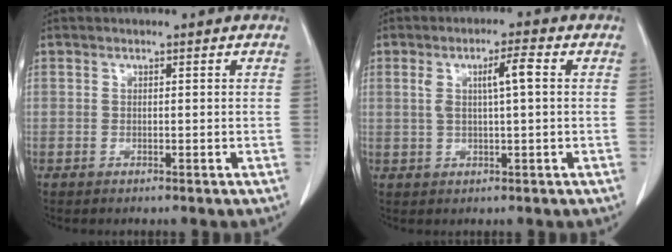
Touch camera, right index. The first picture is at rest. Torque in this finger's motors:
{"motor_torque": [0.13, 0.07, 0.12, 0.04]}